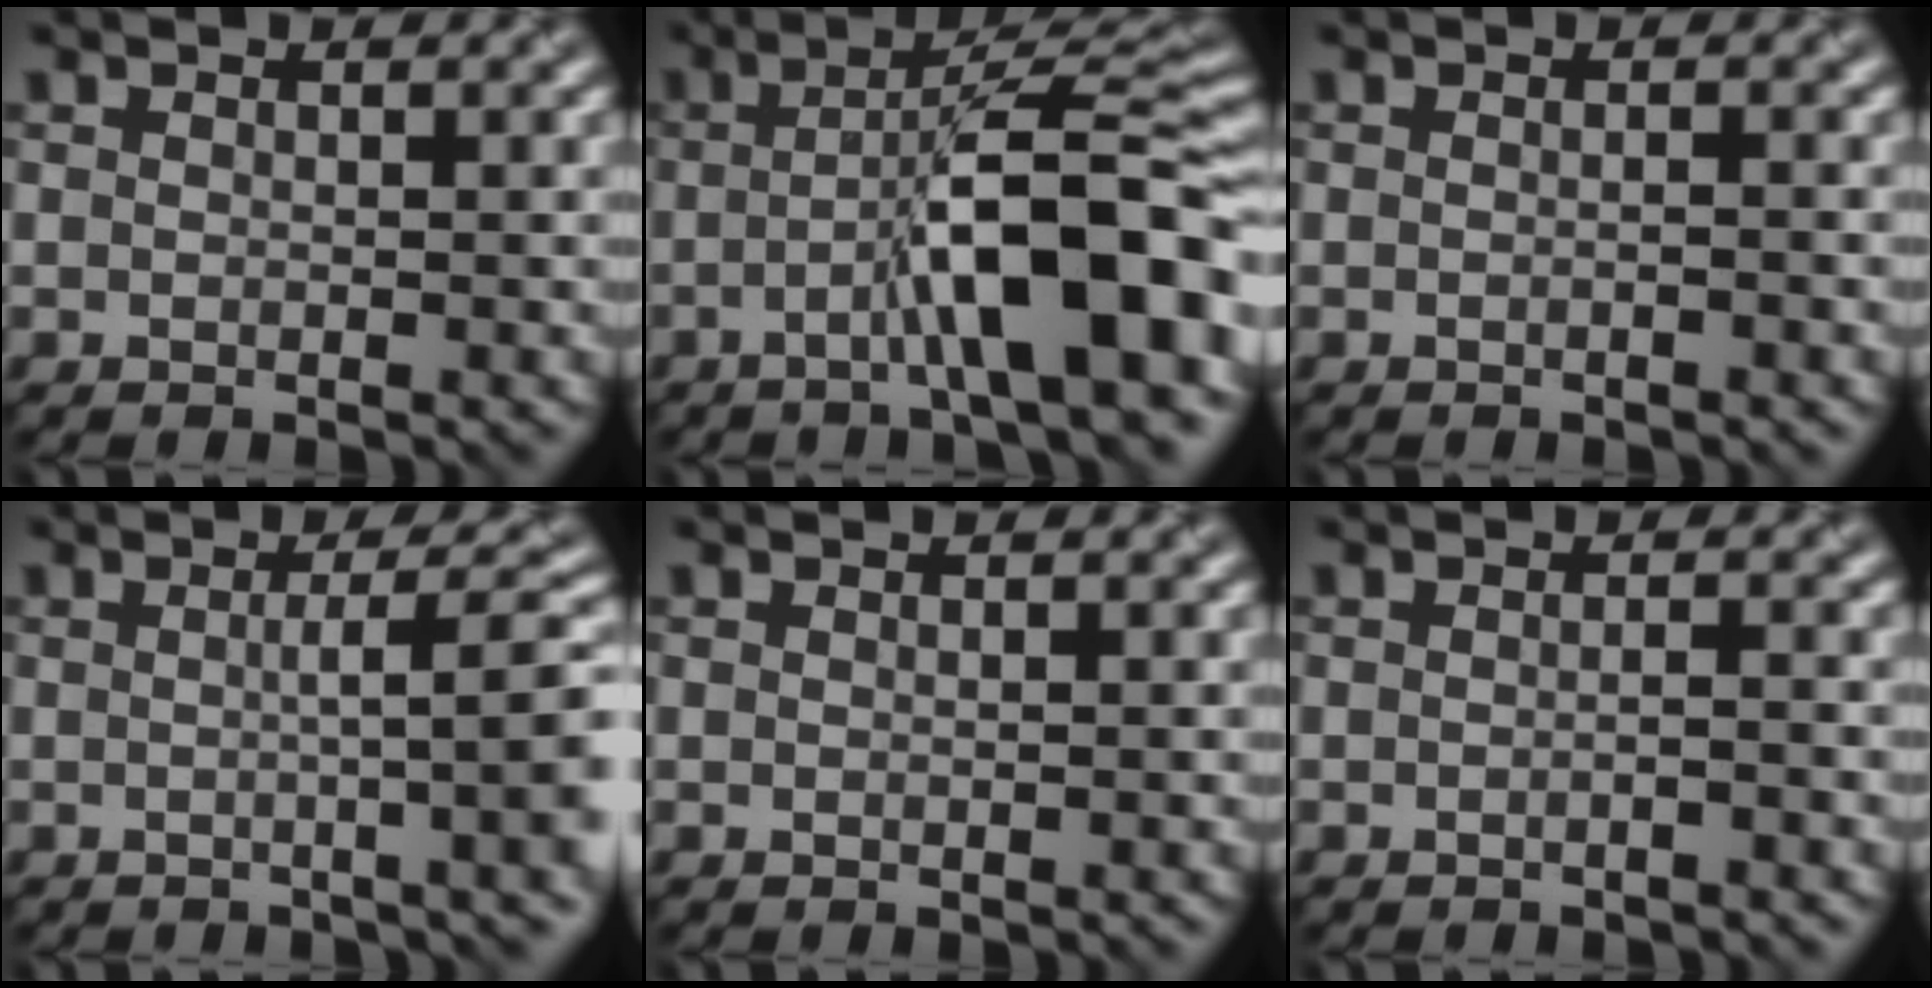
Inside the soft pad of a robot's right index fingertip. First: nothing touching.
{"total": 10.4, "force": [-2.7, 2.1, 9.9], "torque": [-0.131, 0.017, -0.050]}
{"total": 0.7, "force": [-0.3, 0.2, 0.6], "torque": [-0.008, -0.007, -0.011]}
{"total": 6.4, "force": [0.1, 1.5, 6.2], "torque": [-0.071, 0.008, 0.000]}
{"total": 0.0}
{"total": 1.0, "force": [-0.5, 0.2, 0.8], "torque": [-0.012, -0.003, -0.015]}